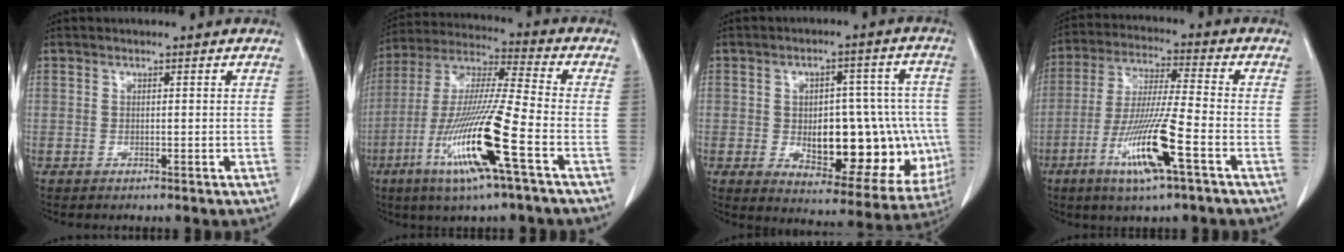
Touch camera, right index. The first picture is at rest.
{"total": 17.0, "force": [-6.8, -0.1, 15.6], "torque": [-0.322, -0.022, -0.130]}
{"total": 20.0, "force": [-2.6, 9.0, 17.7], "torque": [-0.194, 0.026, -0.003]}
{"total": 13.1, "force": [-5.6, 0.2, 11.8], "torque": [-0.236, -0.021, -0.105]}